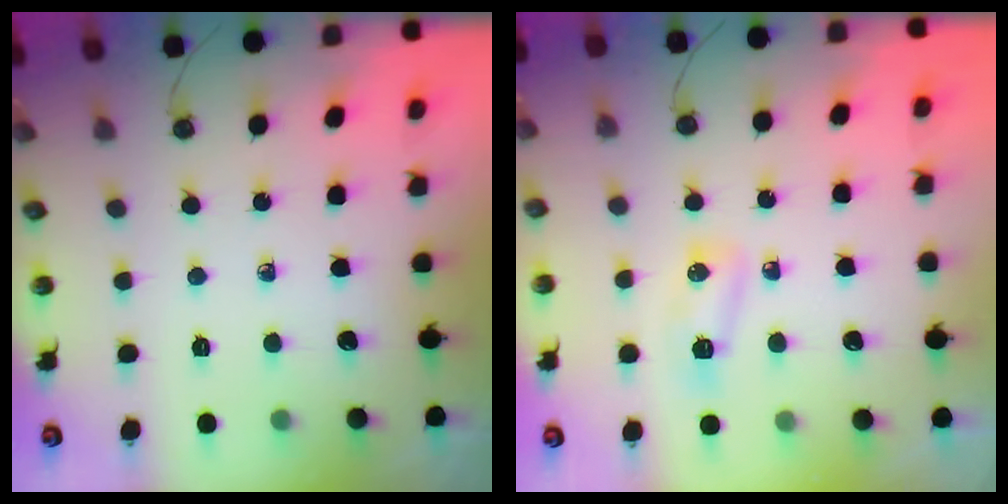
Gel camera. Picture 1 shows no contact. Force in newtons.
{"total": 5.6, "press": 5.6, "slide": 0.7}